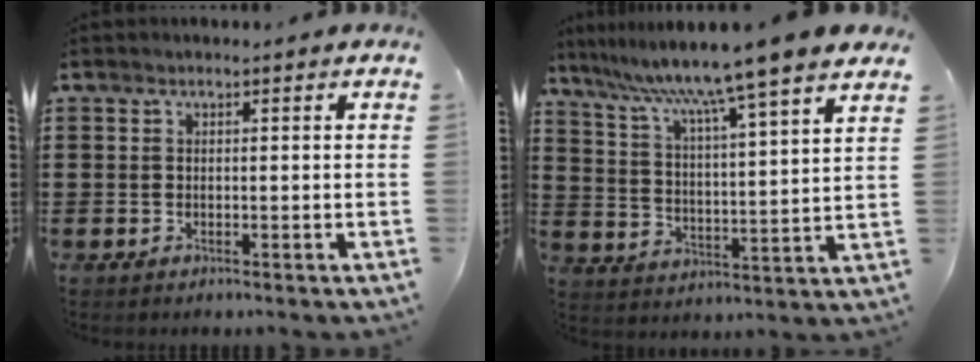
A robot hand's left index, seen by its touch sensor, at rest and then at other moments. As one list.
[{"total": 8.5, "force": [7.1, -1.8, 4.3], "torque": [-0.111, -0.055, 0.110]}]